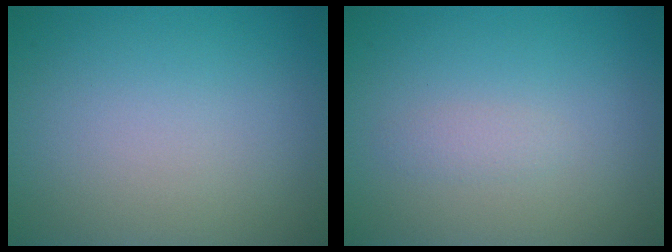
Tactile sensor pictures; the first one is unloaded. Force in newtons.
{"total": 0.8, "press": 0.8, "slide": 0.0}